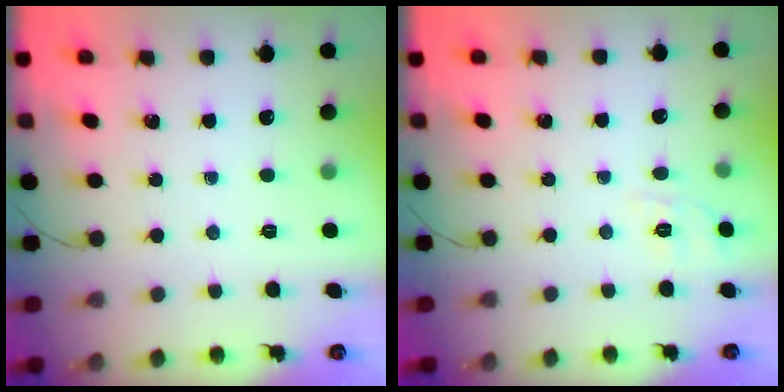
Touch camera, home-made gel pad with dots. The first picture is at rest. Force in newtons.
{"total": 5.8, "press": 5.4, "slide": 2.2}